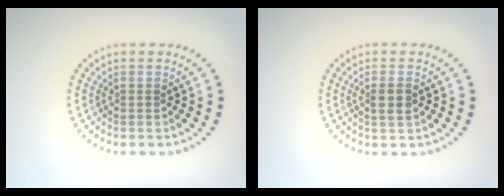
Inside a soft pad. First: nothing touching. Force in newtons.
{"total": 1.9, "press": 1.8, "slide": 0.5}